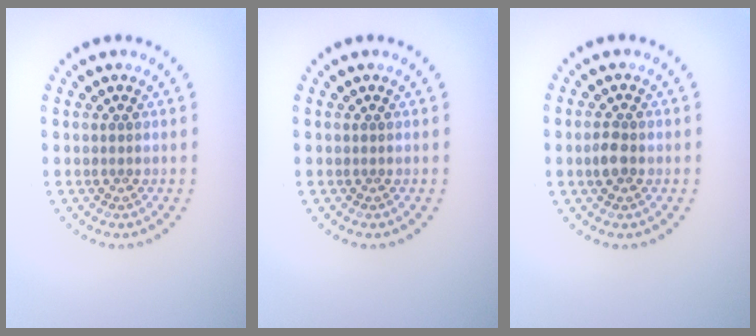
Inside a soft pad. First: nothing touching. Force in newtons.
{"total": 0.0}
{"total": 1.8, "press": 1.8, "slide": 0.1}